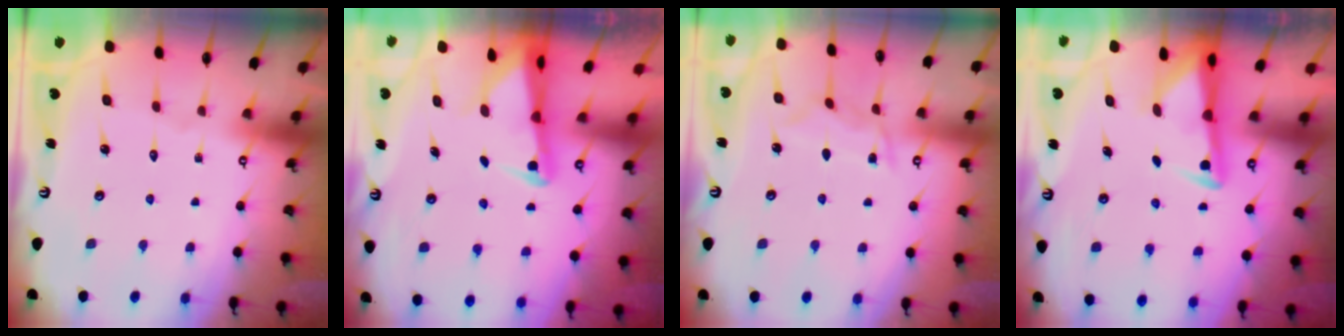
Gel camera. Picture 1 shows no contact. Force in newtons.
{"total": 3.1, "press": 3.1, "slide": 0.6}
{"total": 6.8, "press": 6.8, "slide": 0.9}
{"total": 3.0, "press": 3.0, "slide": 0.5}